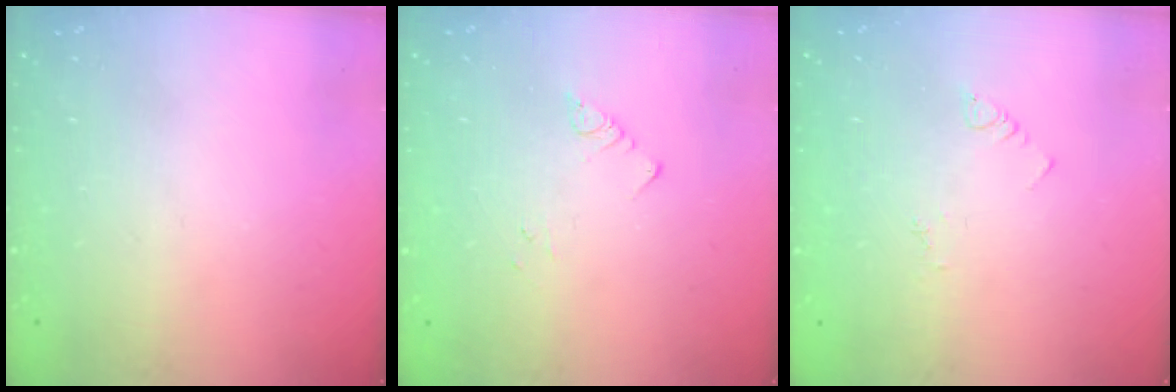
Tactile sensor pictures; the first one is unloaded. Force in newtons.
{"total": 1.9, "press": 1.9, "slide": 0.2}
{"total": 2.5, "press": 2.5, "slide": 0.4}